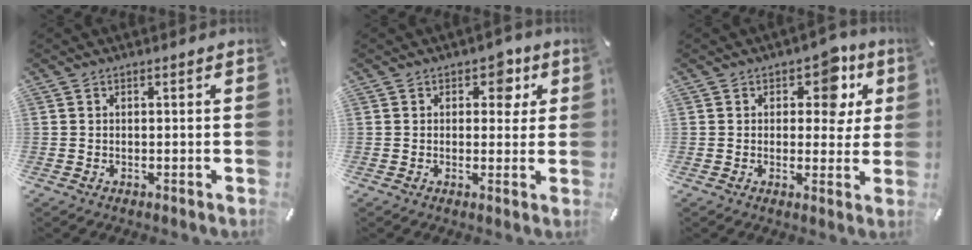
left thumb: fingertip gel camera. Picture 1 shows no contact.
{"total": 5.9, "force": [2.3, 4.1, 3.5], "torque": [-0.022, -0.008, 0.030]}
{"total": 9.0, "force": [4.0, 5.8, 5.6], "torque": [-0.044, -0.023, 0.058]}